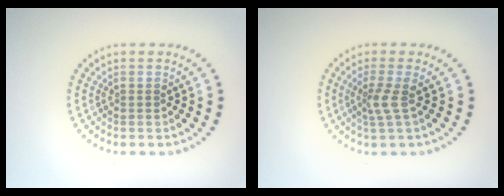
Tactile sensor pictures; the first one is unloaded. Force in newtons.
{"total": 1.9, "press": 1.4, "slide": 1.3}